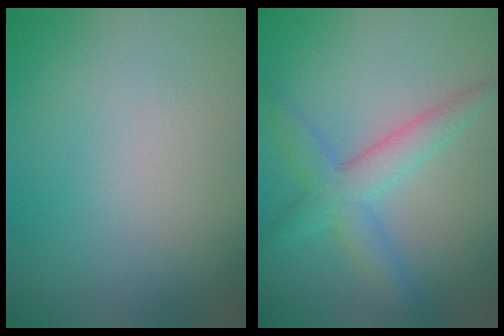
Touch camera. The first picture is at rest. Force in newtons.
{"total": 3.7, "press": 3.7, "slide": 0.1}